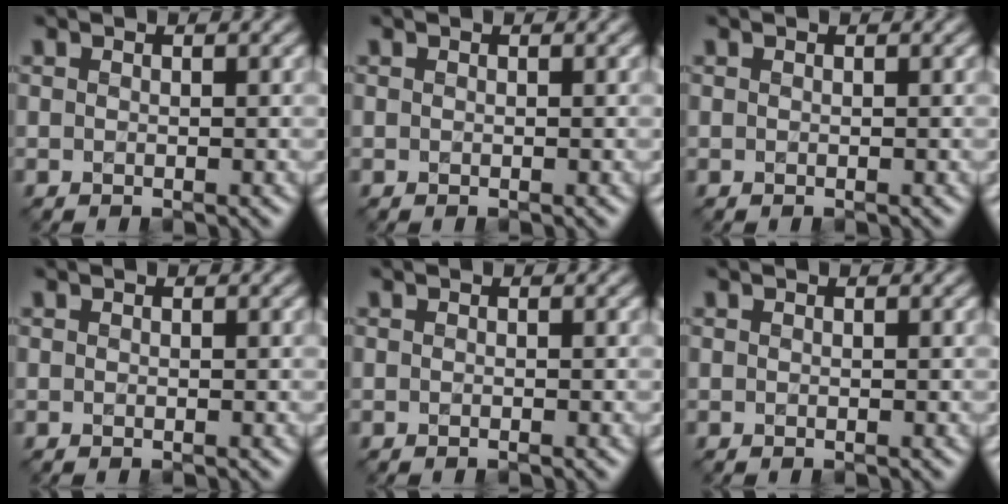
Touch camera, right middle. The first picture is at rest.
{"total": 0.0}
{"total": 0.0}
{"total": 0.0}
{"total": 0.0}
{"total": 0.0}